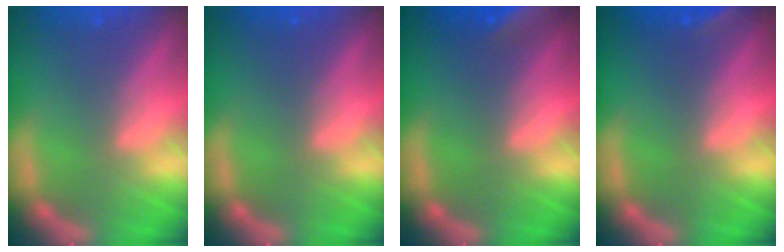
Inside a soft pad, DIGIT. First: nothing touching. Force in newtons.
{"total": 0.0}
{"total": 6.5}
{"total": 1.9}